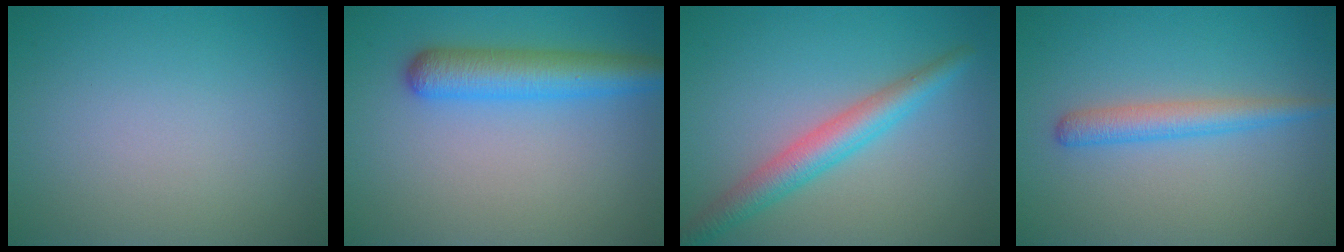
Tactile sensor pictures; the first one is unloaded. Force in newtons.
{"total": 4.9, "press": 4.8, "slide": 0.1}
{"total": 4.0, "press": 4.0, "slide": 0.0}
{"total": 2.6, "press": 2.6, "slide": 0.1}